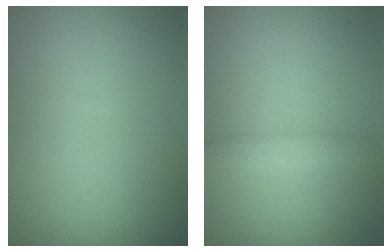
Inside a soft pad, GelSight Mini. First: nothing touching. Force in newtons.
{"total": 1.4, "press": 1.4, "slide": 0.1}